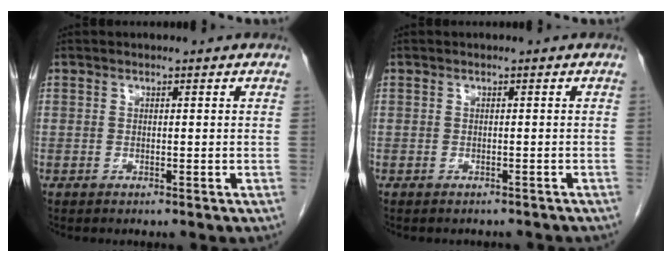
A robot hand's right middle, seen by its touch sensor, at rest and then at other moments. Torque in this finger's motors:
{"motor_torque": [-0.14, 0.15, 0.00, -0.02]}